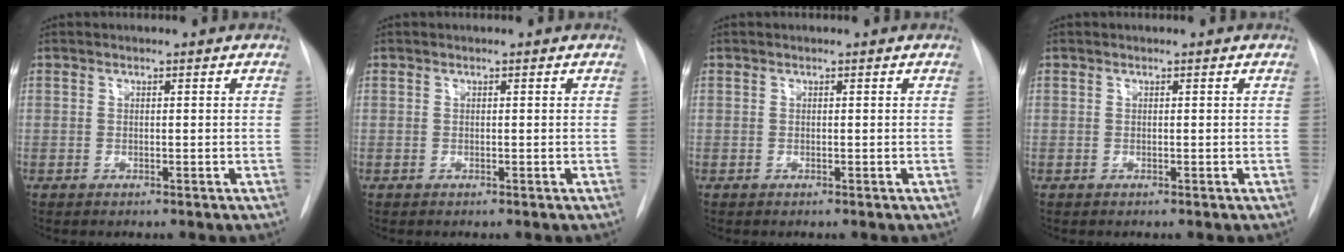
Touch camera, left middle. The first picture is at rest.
{"total": 0.0}
{"total": 0.0}
{"total": 0.0}